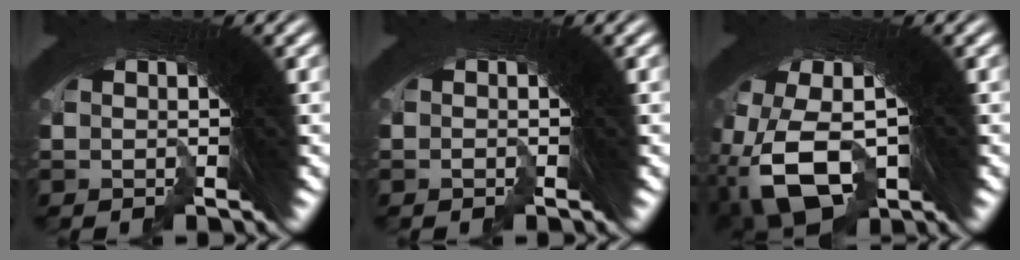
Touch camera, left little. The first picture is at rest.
{"total": 0.5, "force": [-0.4, -0.1, -0.4], "torque": [0.008, -0.002, -0.005]}
{"total": 10.7, "force": [-2.7, 8.0, 6.5], "torque": [-0.154, -0.038, -0.038]}